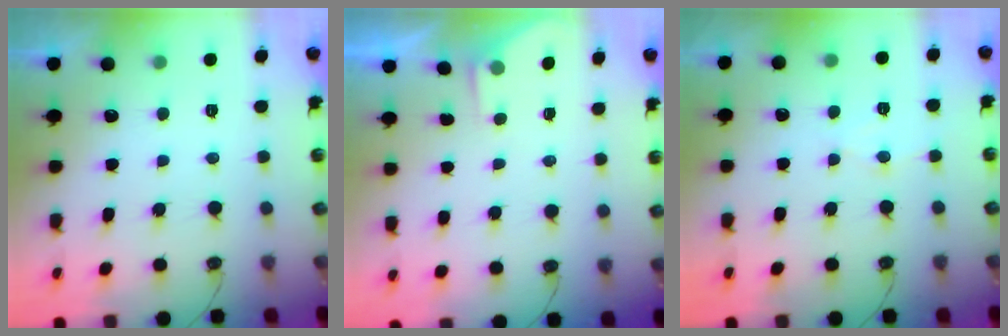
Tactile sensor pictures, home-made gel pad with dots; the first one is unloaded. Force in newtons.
{"total": 1.4, "press": 1.3, "slide": 0.2}
{"total": 6.2, "press": 6.1, "slide": 0.6}